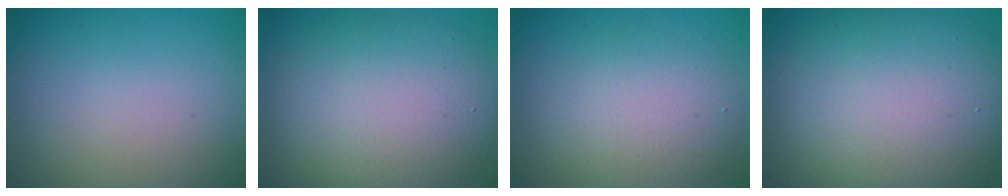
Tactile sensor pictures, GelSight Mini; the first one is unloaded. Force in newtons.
{"total": 8.5, "press": 8.4, "slide": 0.4}
{"total": 4.8, "press": 4.7, "slide": 0.3}
{"total": 11.5, "press": 11.5, "slide": 0.3}